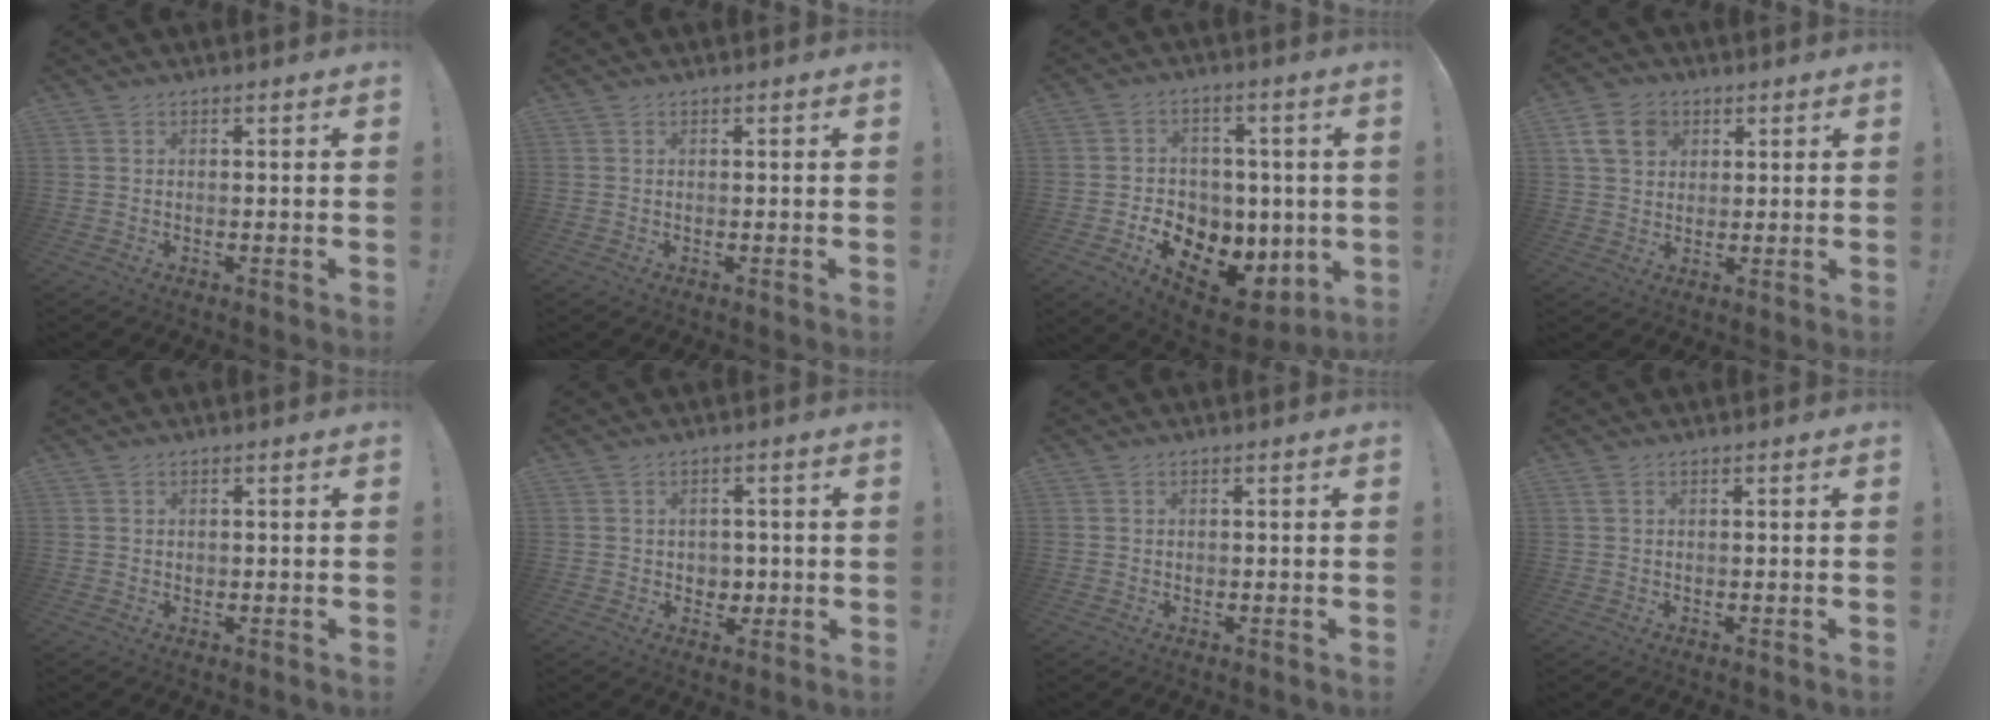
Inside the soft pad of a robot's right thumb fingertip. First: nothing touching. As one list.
[{"total": 0.0}, {"total": 12.6, "force": [-4.5, 9.9, 6.5], "torque": [-0.084, 0.023, -0.065]}, {"total": 10.0, "force": [4.3, 7.7, 4.9], "torque": [-0.087, -0.010, 0.086]}, {"total": 0.5, "force": [0.2, 0.5, 0.1], "torque": [0.006, -0.002, 0.002]}, {"total": 4.2, "force": [0.6, 4.1, 1.0], "torque": [-0.005, -0.006, 0.012]}, {"total": 0.0}, {"total": 1.1, "force": [0.5, 0.4, 0.9], "torque": [-0.019, 0.003, 0.010]}]